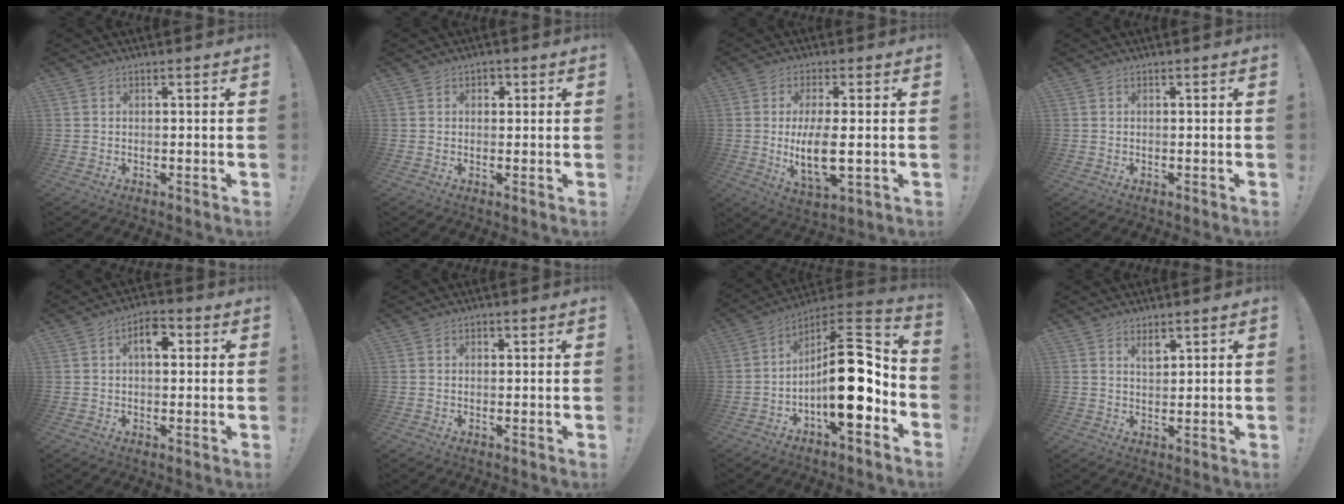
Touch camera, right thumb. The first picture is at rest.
{"total": 2.1, "force": [0.4, 1.9, 0.9], "torque": [-0.005, -0.001, 0.004]}
{"total": 10.9, "force": [-0.2, 4.1, 10.1], "torque": [-0.188, -0.021, -0.008]}
{"total": 0.0}
{"total": 6.4, "force": [1.7, 3.5, 5.1], "torque": [-0.069, 0.005, 0.025]}
{"total": 0.8, "force": [0.1, 0.8, 0.2], "torque": [0.002, 0.000, 0.000]}
{"total": 20.9, "force": [-3.3, 8.0, 19.0], "torque": [-0.288, 0.018, -0.046]}
{"total": 3.2, "force": [2.4, 1.5, 1.5], "torque": [-0.013, -0.015, 0.040]}